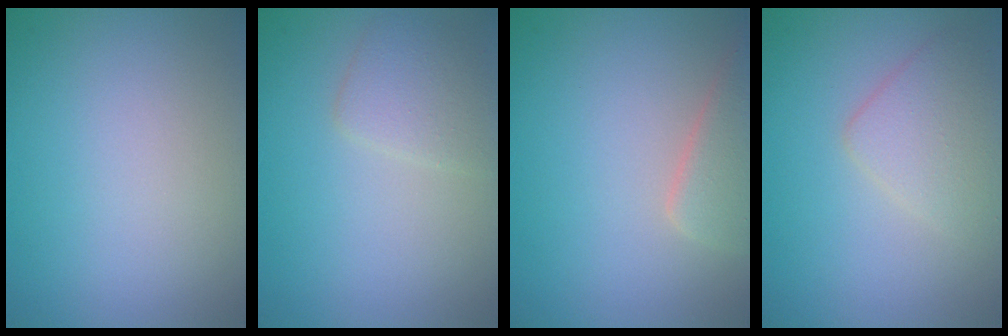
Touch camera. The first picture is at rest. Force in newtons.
{"total": 2.3, "press": 2.3, "slide": 0.0}
{"total": 3.3, "press": 3.3, "slide": 0.2}
{"total": 3.0, "press": 3.0, "slide": 0.1}